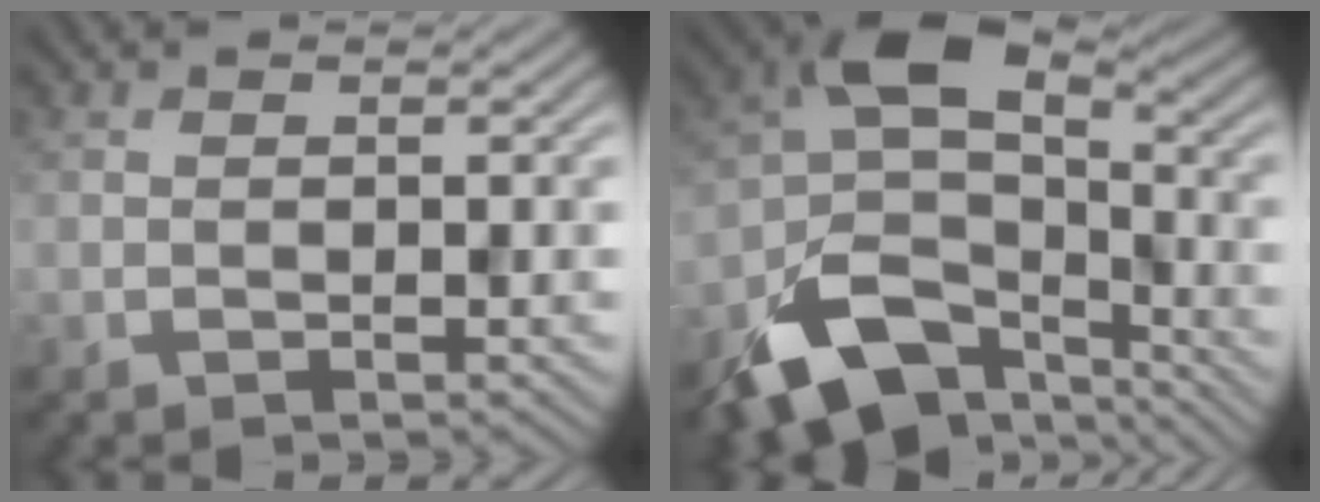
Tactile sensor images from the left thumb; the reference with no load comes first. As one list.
[{"total": 14.3, "force": [-7.4, 8.3, 9.1], "torque": [-0.182, -0.026, -0.135]}]